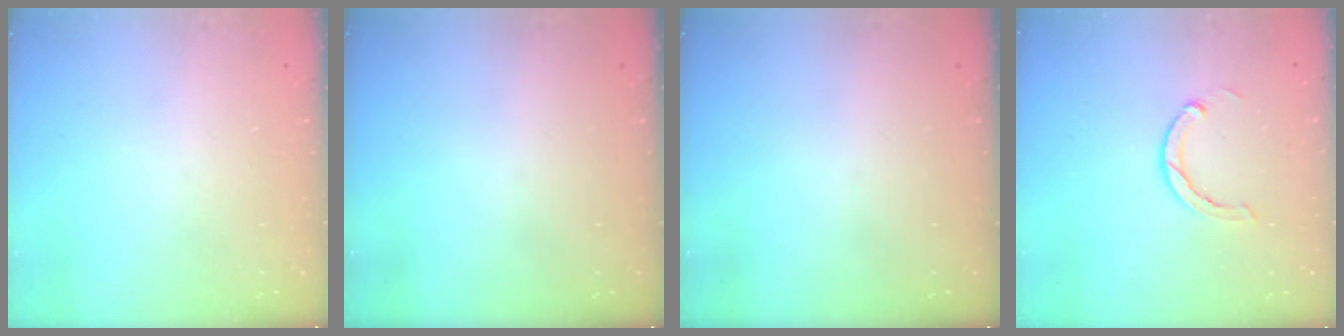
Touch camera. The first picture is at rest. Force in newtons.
{"total": 0.0}
{"total": 0.0}
{"total": 3.0, "press": 3.0, "slide": 0.1}